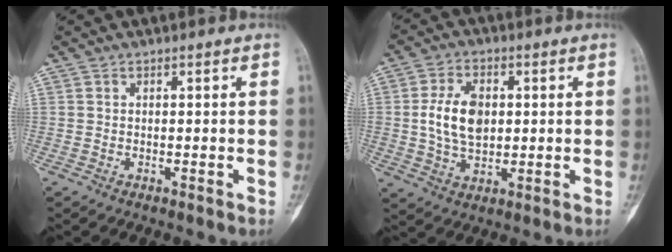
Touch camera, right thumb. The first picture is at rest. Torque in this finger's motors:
{"motor_torque": [0.32, 0.29, 0.79, 0.59, 0.10]}